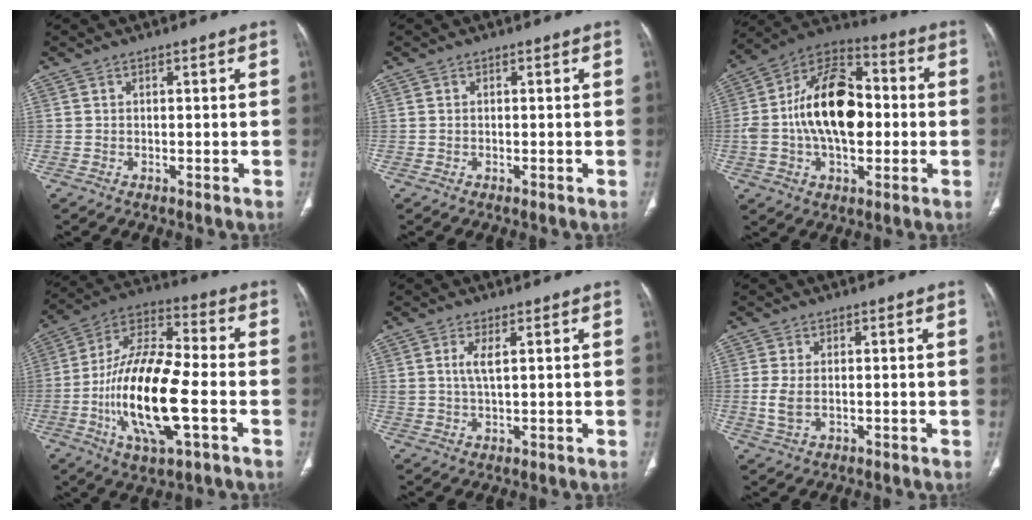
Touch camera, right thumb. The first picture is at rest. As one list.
[{"total": 0.0}, {"total": 20.6, "force": [-0.3, 12.1, 16.6], "torque": [-0.269, 0.031, -0.010]}, {"total": 21.1, "force": [-5.0, 7.6, 19.0], "torque": [-0.367, 0.025, -0.088]}, {"total": 3.2, "force": [1.1, 0.9, 2.9], "torque": [-0.067, -0.007, 0.027]}, {"total": 3.9, "force": [-0.3, 2.3, 3.2], "torque": [-0.082, -0.007, -0.006]}]